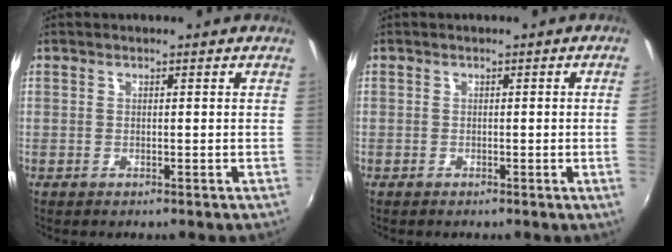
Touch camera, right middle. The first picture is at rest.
{"total": 1.7, "force": [-0.1, -1.0, 1.3], "torque": [-0.017, -0.011, 0.001]}